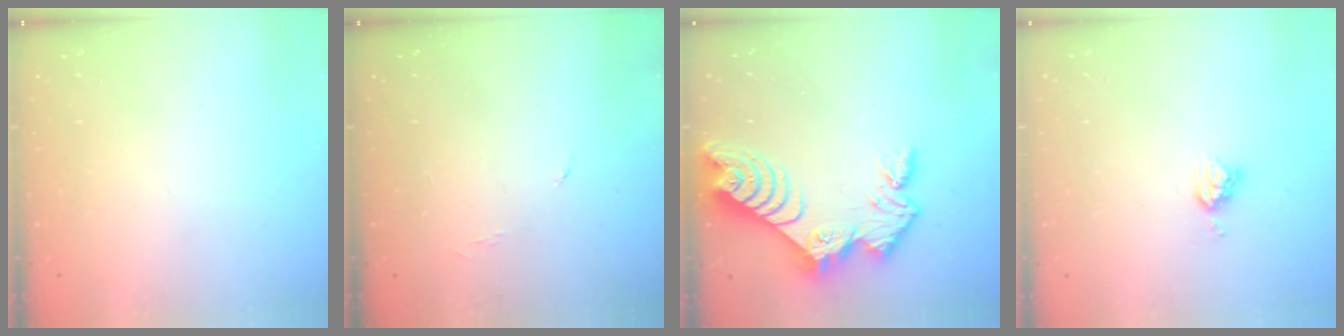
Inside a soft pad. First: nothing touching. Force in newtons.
{"total": 3.1, "press": 3.1, "slide": 0.5}
{"total": 12.8, "press": 12.8, "slide": 1.0}
{"total": 5.4, "press": 5.4, "slide": 0.1}